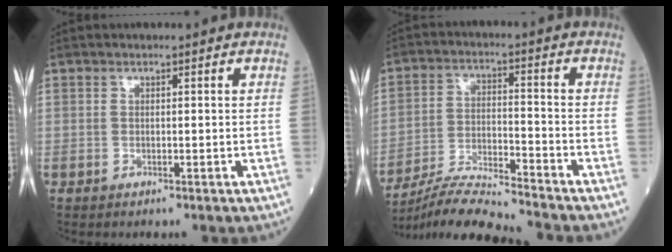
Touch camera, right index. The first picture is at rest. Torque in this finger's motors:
{"motor_torque": [-0.23, -0.34, 0.09, 0.02]}